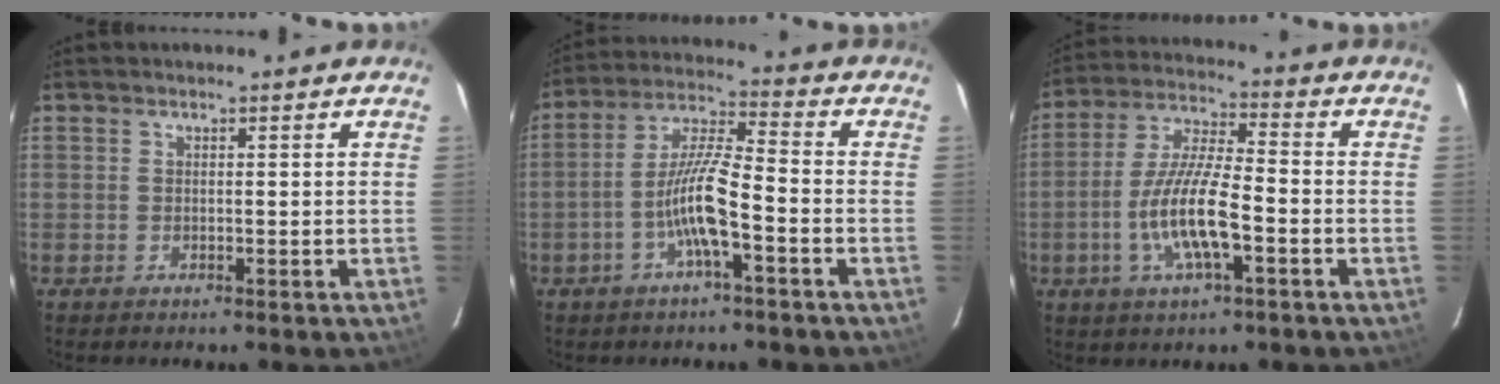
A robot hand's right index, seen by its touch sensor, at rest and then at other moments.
{"total": 9.4, "force": [-3.9, 1.0, 8.5], "torque": [-0.177, 0.008, -0.075]}
{"total": 12.2, "force": [-4.0, 2.9, 11.2], "torque": [-0.232, -0.003, -0.076]}